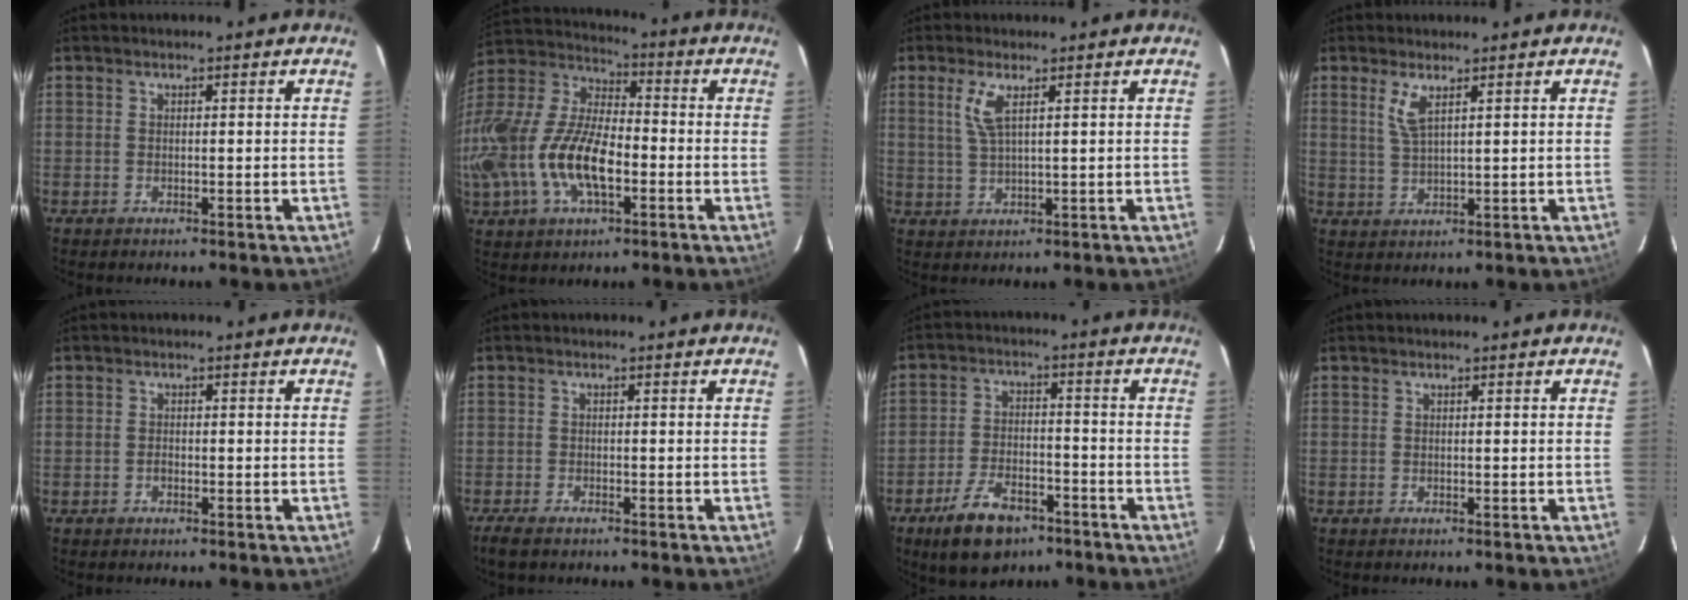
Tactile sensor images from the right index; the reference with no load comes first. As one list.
[{"total": 25.1, "force": [-6.3, 12.5, 20.9], "torque": [-0.462, -0.022, -0.117]}, {"total": 4.1, "force": [1.8, 0.7, 3.7], "torque": [-0.080, 0.000, 0.038]}, {"total": 3.7, "force": [2.0, 0.7, 3.1], "torque": [-0.064, -0.003, 0.041]}, {"total": 0.9, "force": [-0.4, 0.7, 0.4], "torque": [-0.007, 0.002, -0.007]}, {"total": 3.4, "force": [-2.5, 0.8, 2.2], "torque": [-0.056, -0.015, -0.047]}, {"total": 11.0, "force": [-6.9, 5.5, 6.6], "torque": [-0.144, -0.002, -0.111]}, {"total": 0.0}]